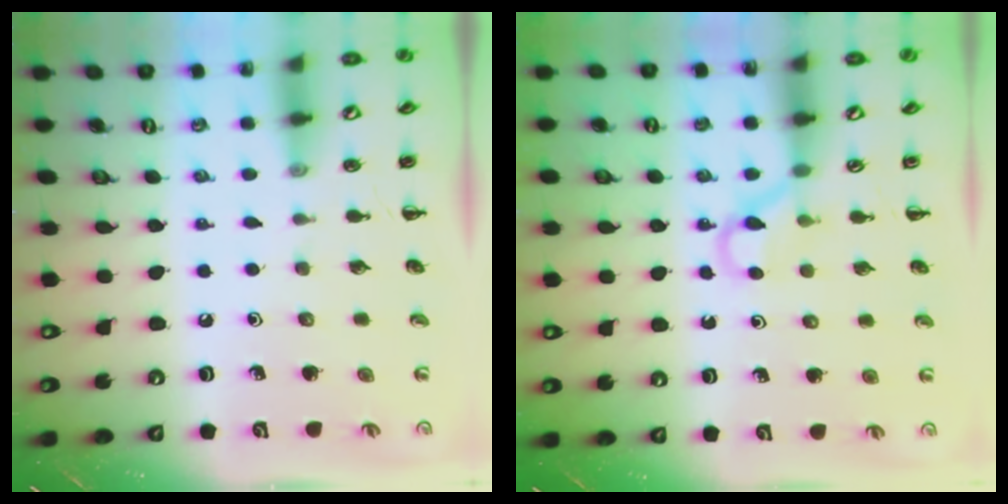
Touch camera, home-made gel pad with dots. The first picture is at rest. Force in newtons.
{"total": 3.6, "press": 3.4, "slide": 1.3}